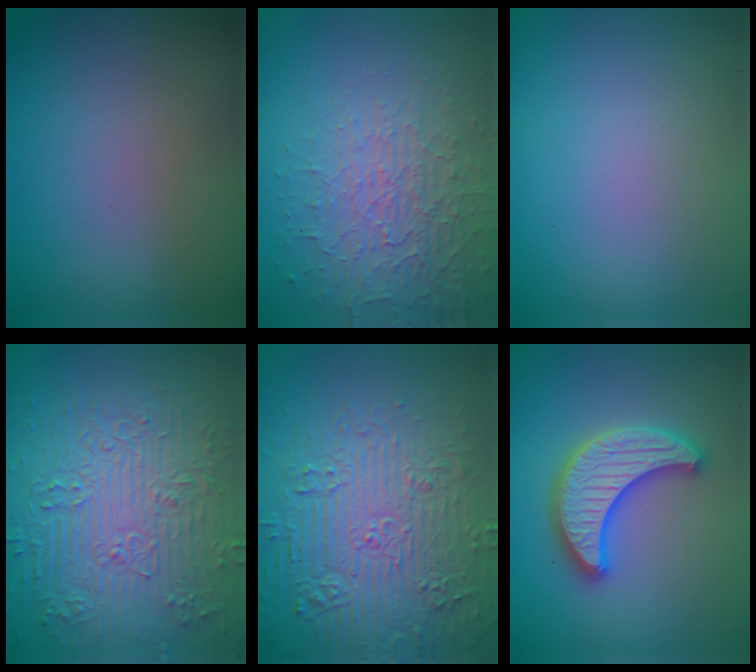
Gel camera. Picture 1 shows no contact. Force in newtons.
{"total": 4.2, "press": 3.8, "slide": 1.7}
{"total": 0.0}
{"total": 9.2, "press": 6.8, "slide": 6.2}
{"total": 7.8, "press": 7.6, "slide": 1.8}
{"total": 5.3, "press": 5.2, "slide": 0.8}